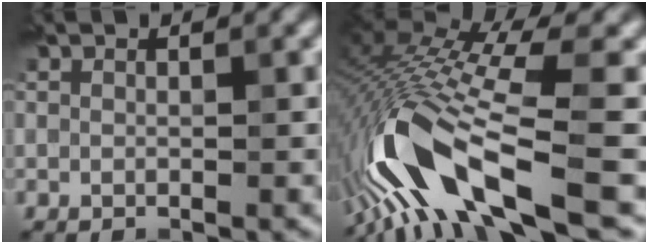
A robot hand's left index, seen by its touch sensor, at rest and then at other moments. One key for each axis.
{"total": 12.5, "fx": -8.0, "fy": 1.9, "fz": 9.4, "tx": -0.218, "ty": -0.019, "tz": -0.089}